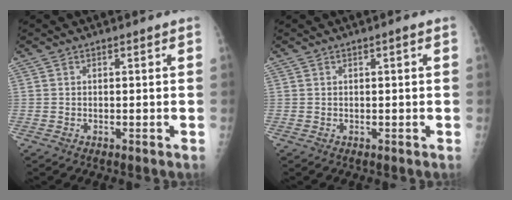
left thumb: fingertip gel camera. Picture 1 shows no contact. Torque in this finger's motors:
{"motor_torque": [0.14, -0.03, 0.01, -0.12, 0.06]}